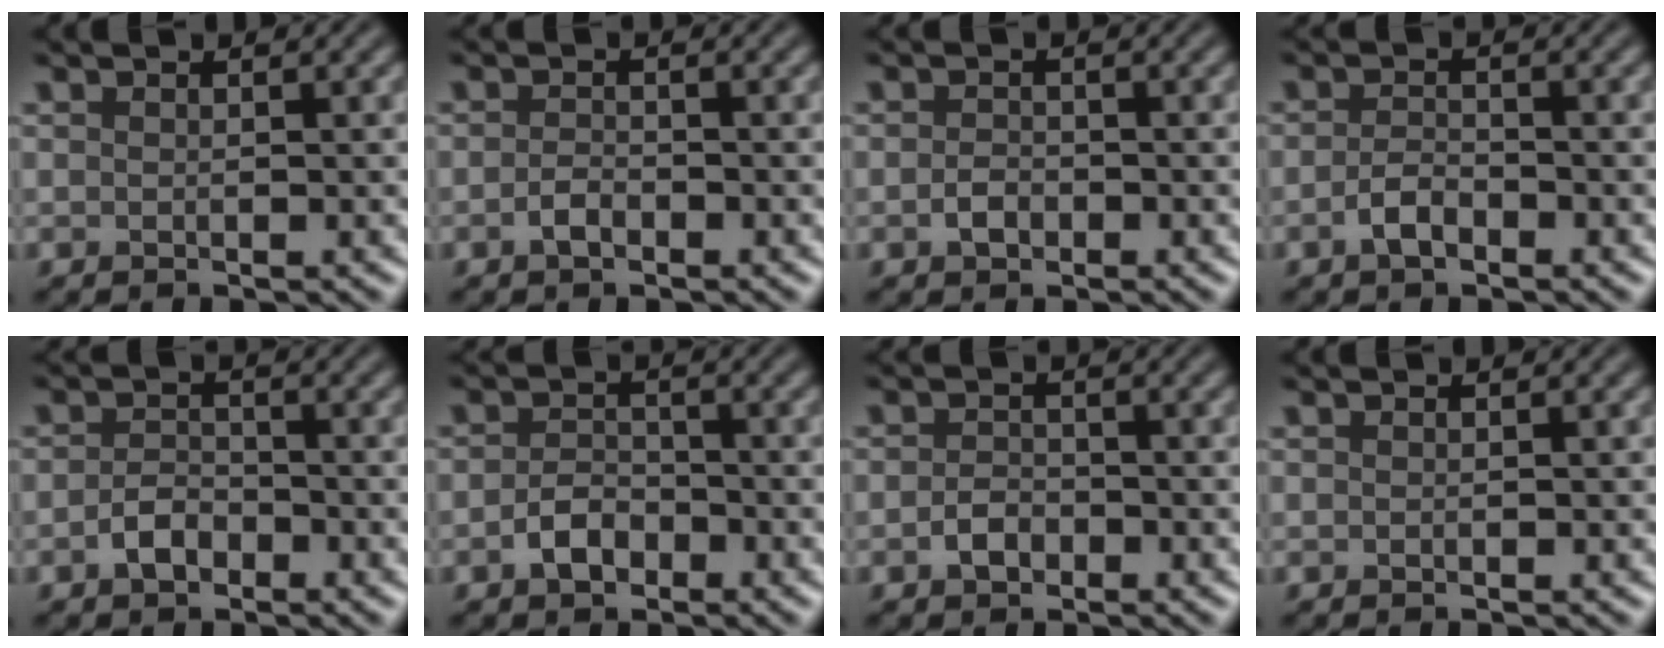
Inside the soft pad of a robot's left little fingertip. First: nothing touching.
{"total": 1.3, "force": [-0.8, 0.6, 0.8], "torque": [-0.019, 0.001, -0.019]}
{"total": 1.5, "force": [-0.7, 1.0, 0.8], "torque": [-0.017, 0.000, -0.018]}
{"total": 1.8, "force": [-1.1, 0.8, 1.2], "torque": [-0.025, 0.003, -0.027]}
{"total": 2.1, "force": [-1.2, 1.3, 1.1], "torque": [-0.022, 0.004, -0.029]}
{"total": 2.5, "force": [-1.4, 1.5, 1.3], "torque": [-0.024, 0.004, -0.031]}
{"total": 1.8, "force": [-0.9, 1.2, 1.0], "torque": [-0.018, 0.001, -0.023]}
{"total": 0.0}